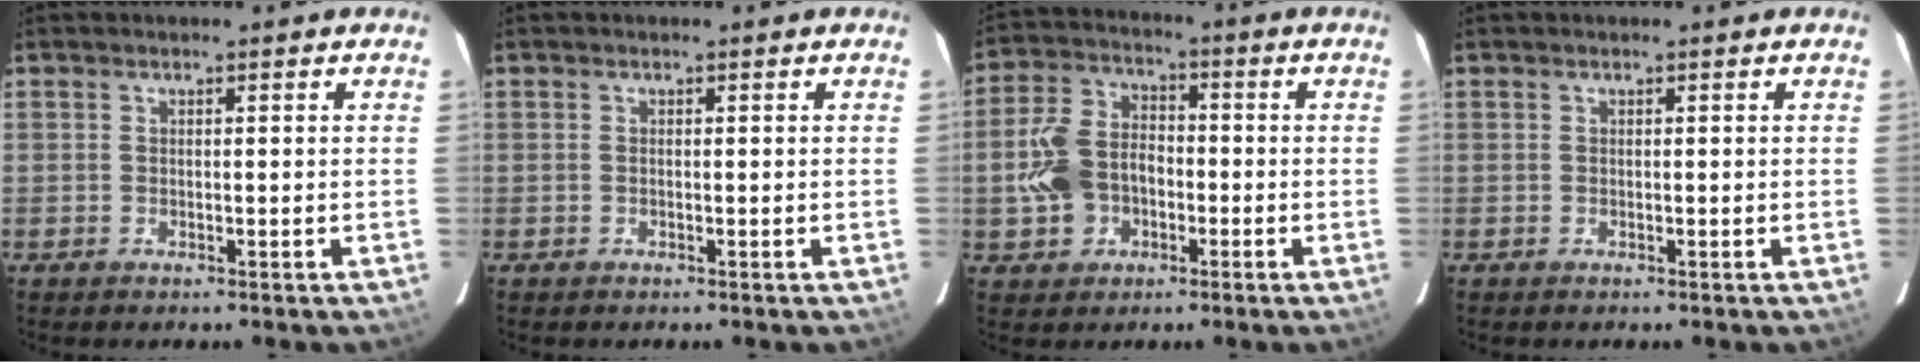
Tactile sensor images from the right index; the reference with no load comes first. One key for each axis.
{"total": 0.0}
{"total": 10.2, "fx": -2.6, "fy": 7.9, "fz": 5.9, "tx": -0.139, "ty": 0.020, "tz": -0.042}
{"total": 0.0}